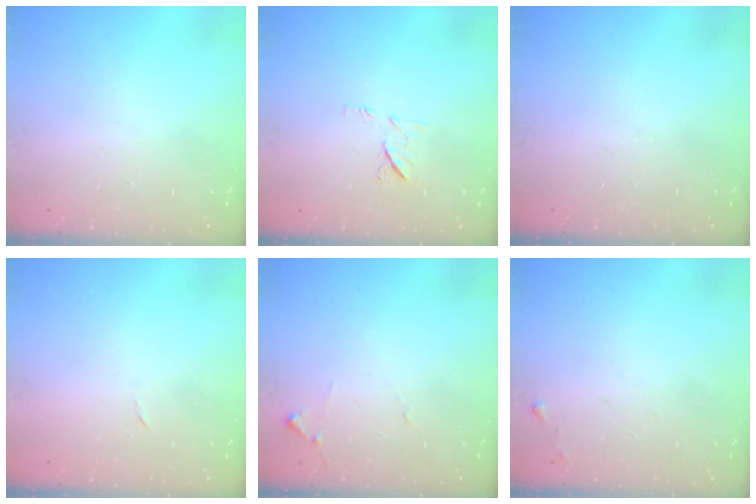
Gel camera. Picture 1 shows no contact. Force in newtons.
{"total": 6.7, "press": 6.6, "slide": 1.0}
{"total": 0.0}
{"total": 2.3, "press": 2.3, "slide": 0.4}
{"total": 5.8, "press": 5.7, "slide": 0.4}
{"total": 3.3, "press": 3.3, "slide": 0.5}